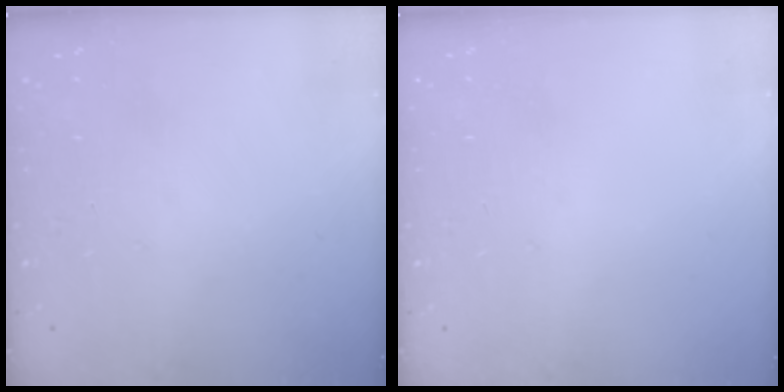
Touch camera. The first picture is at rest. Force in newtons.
{"total": 0.0}